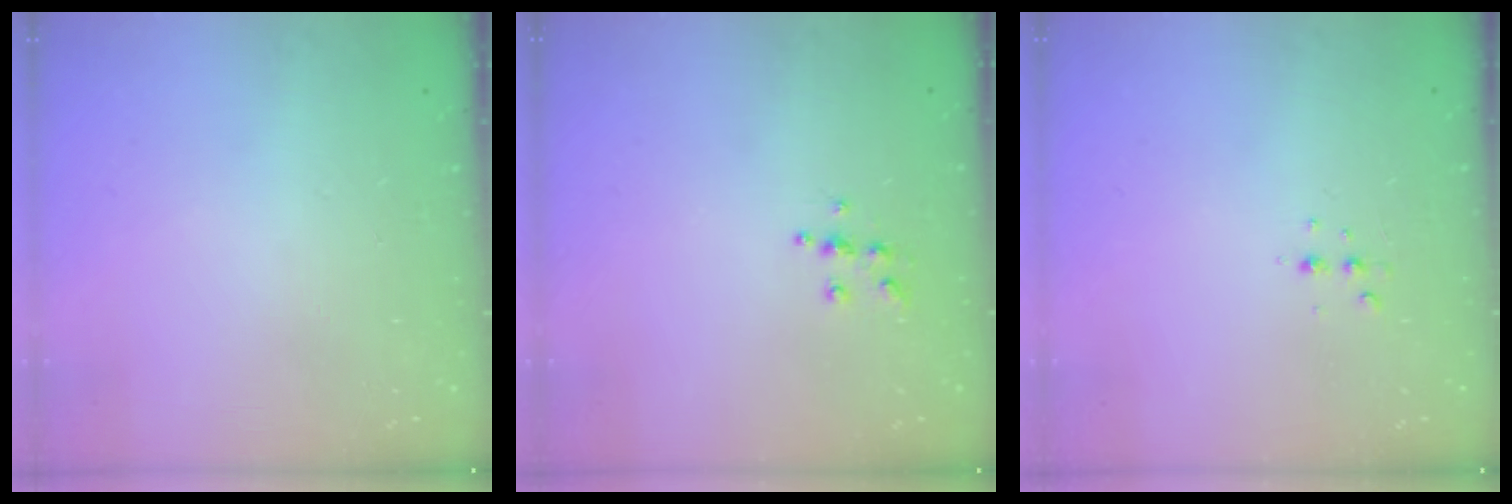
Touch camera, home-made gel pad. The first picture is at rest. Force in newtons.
{"total": 5.9, "press": 5.9, "slide": 0.5}
{"total": 3.5, "press": 3.4, "slide": 0.5}